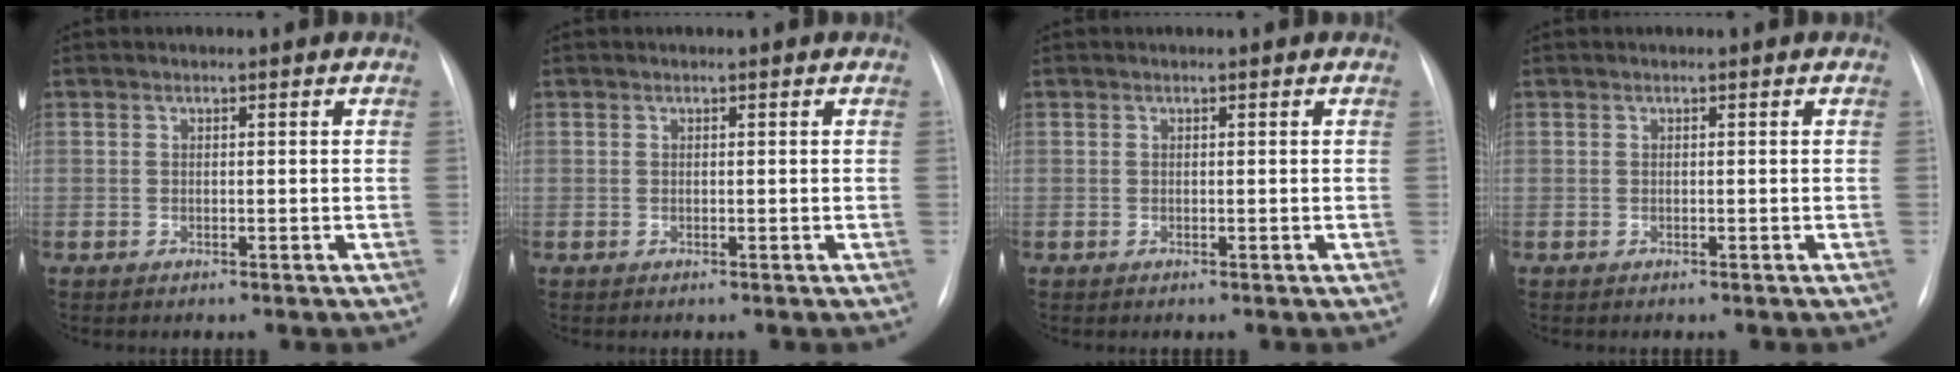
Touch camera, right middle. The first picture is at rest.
{"total": 0.0}
{"total": 0.0}
{"total": 0.0}